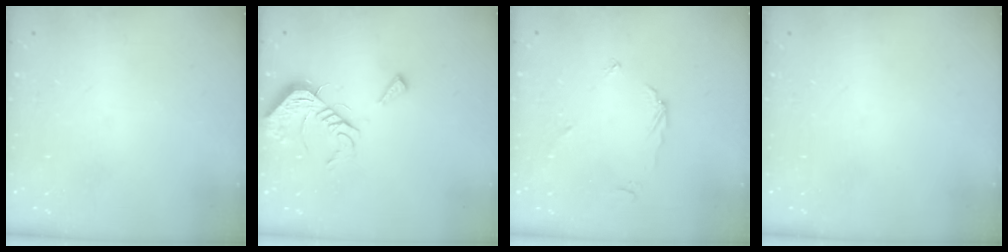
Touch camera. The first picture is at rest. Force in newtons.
{"total": 11.4, "press": 11.4, "slide": 0.7}
{"total": 3.4, "press": 3.4, "slide": 0.4}
{"total": 0.0}